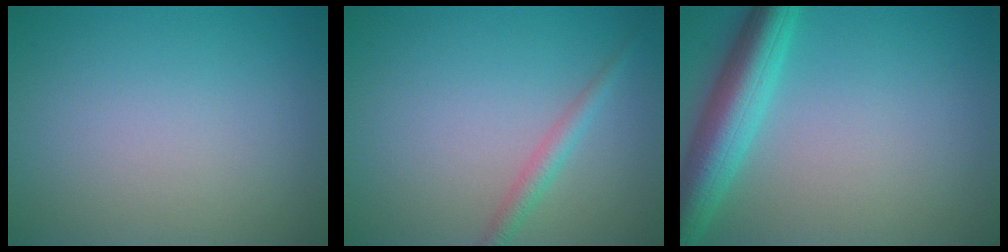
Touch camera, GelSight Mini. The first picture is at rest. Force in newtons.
{"total": 1.7, "press": 1.7, "slide": 0.1}
{"total": 6.1, "press": 6.1, "slide": 0.3}